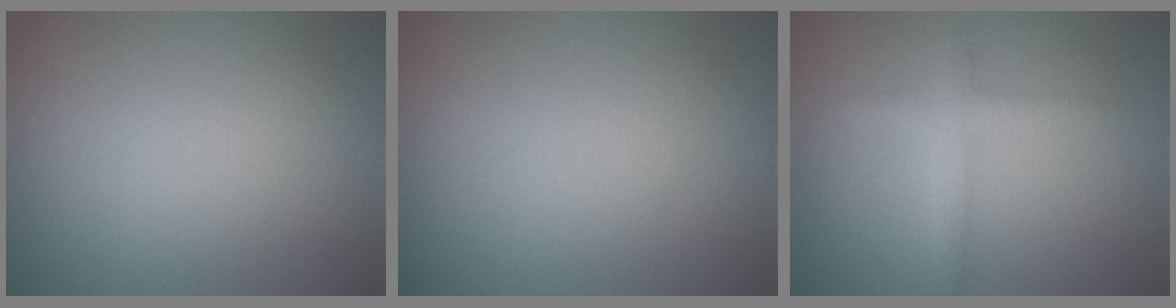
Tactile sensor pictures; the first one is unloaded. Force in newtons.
{"total": 0.0}
{"total": 2.2, "press": 2.2, "slide": 0.0}